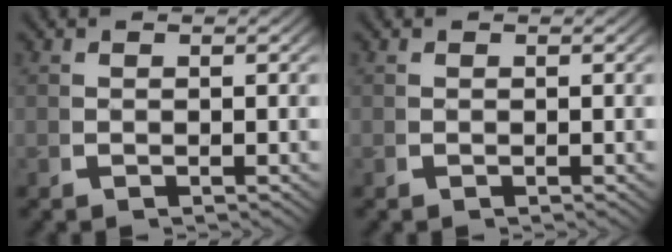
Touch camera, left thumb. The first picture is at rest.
{"total": 0.0}